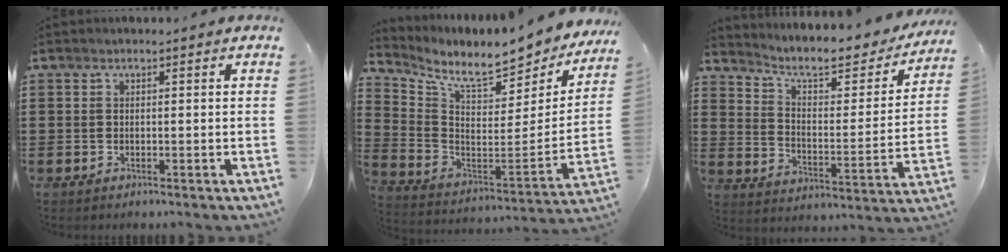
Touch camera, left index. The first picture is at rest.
{"total": 8.6, "force": [7.6, 1.2, 3.9], "torque": [-0.105, -0.068, 0.123]}
{"total": 7.1, "force": [5.9, 1.5, 3.7], "torque": [-0.090, -0.040, 0.094]}